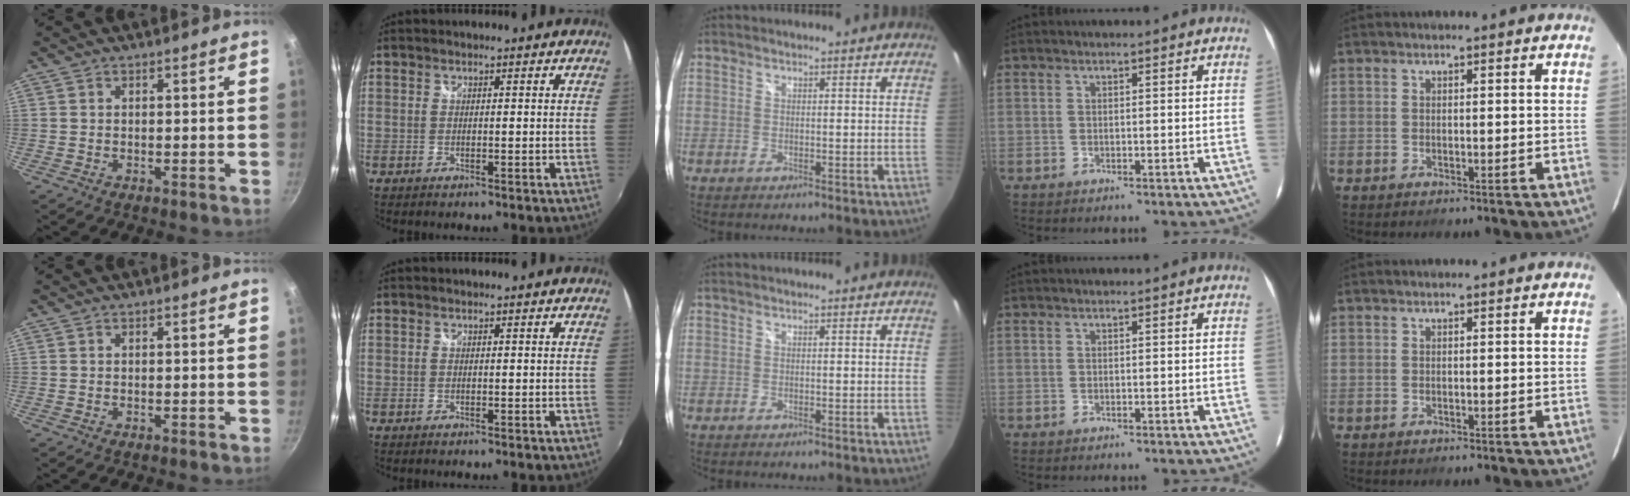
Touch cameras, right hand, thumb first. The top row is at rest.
{}